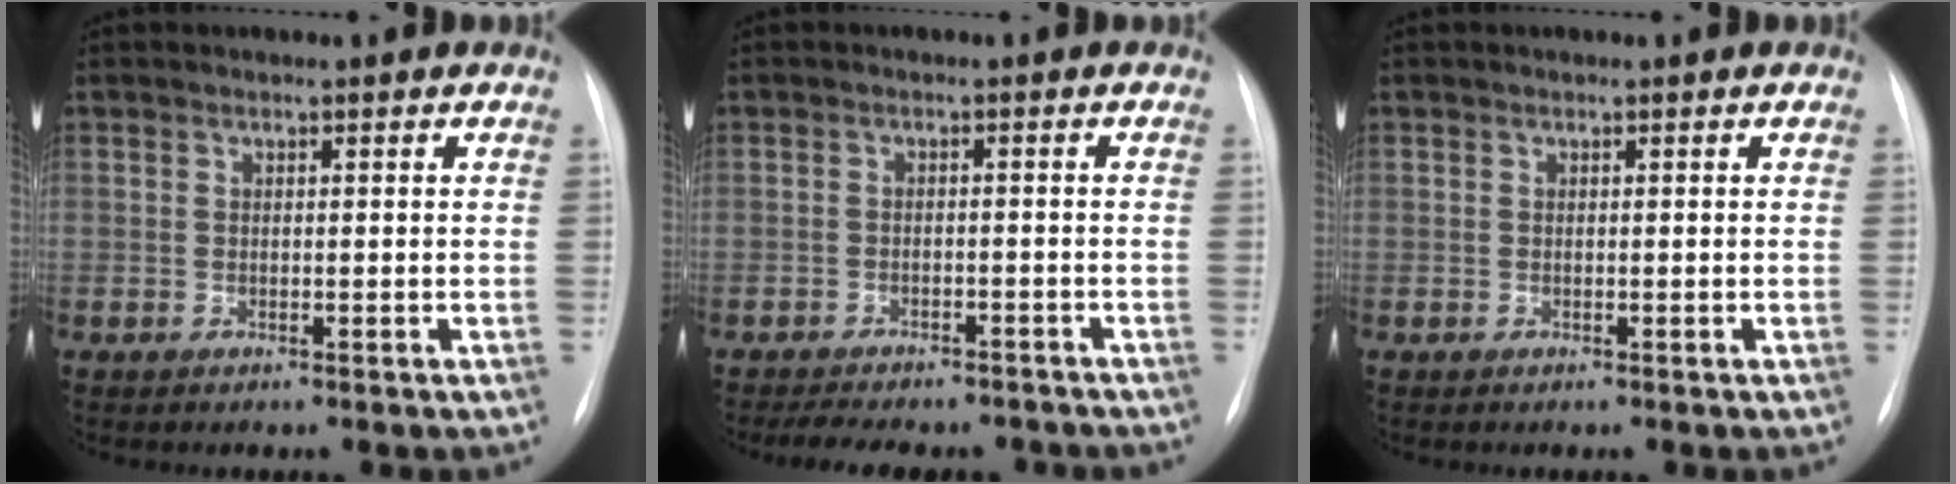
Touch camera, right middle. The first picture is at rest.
{"total": 11.1, "force": [-9.8, 3.6, 3.8], "torque": [-0.067, 0.008, -0.119]}
{"total": 0.0}